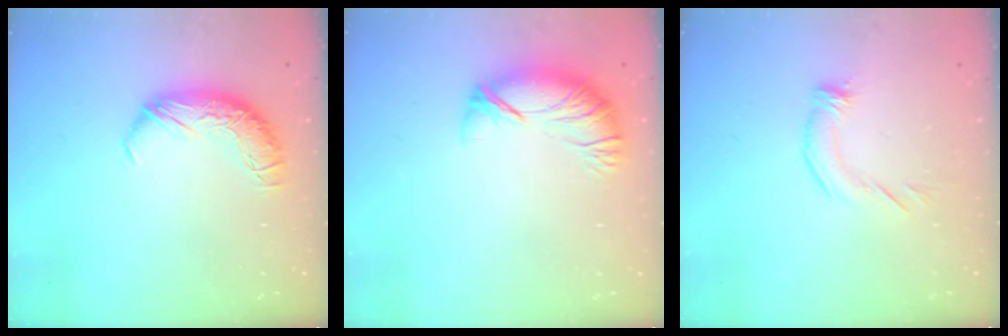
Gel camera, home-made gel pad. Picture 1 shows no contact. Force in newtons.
{"total": 3.5, "press": 2.8, "slide": 2.0}
{"total": 2.8, "press": 2.7, "slide": 0.8}